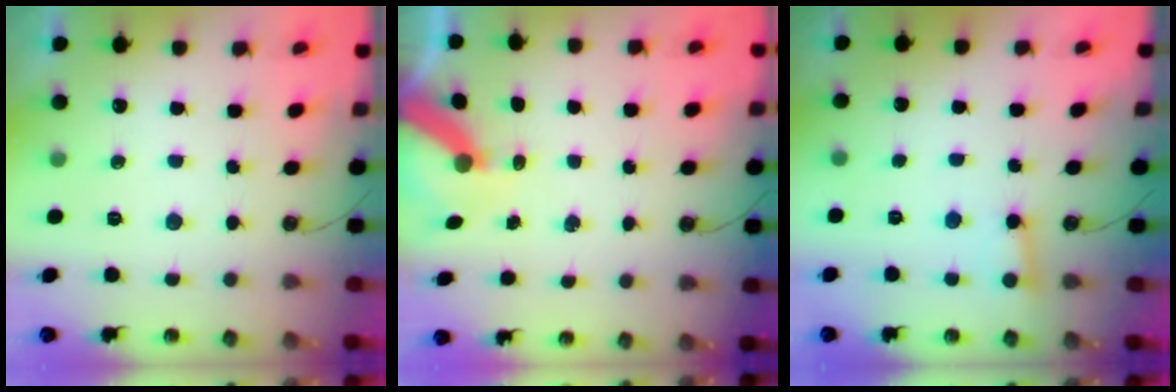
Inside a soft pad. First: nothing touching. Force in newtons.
{"total": 7.3, "press": 7.3, "slide": 1.0}
{"total": 2.4, "press": 2.3, "slide": 0.6}